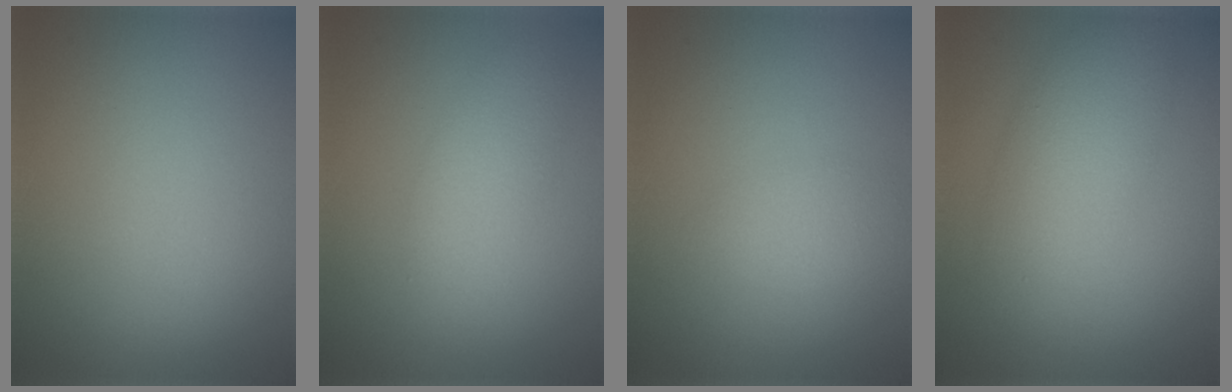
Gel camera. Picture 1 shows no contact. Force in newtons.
{"total": 2.7, "press": 2.7, "slide": 0.1}
{"total": 1.5, "press": 1.5, "slide": 0.0}
{"total": 4.4, "press": 4.4, "slide": 0.1}